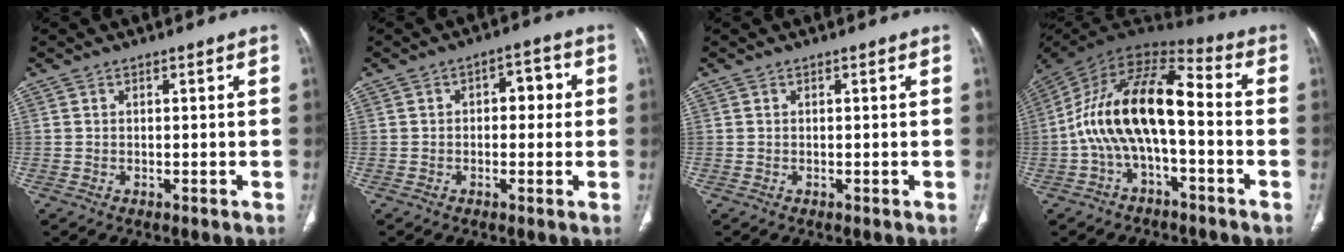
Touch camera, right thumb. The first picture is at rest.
{"total": 5.3, "force": [0.5, 3.2, 4.1], "torque": [-0.028, 0.016, 0.001]}
{"total": 0.0}
{"total": 17.3, "force": [-2.6, 8.0, 15.2], "torque": [-0.279, 0.065, -0.055]}